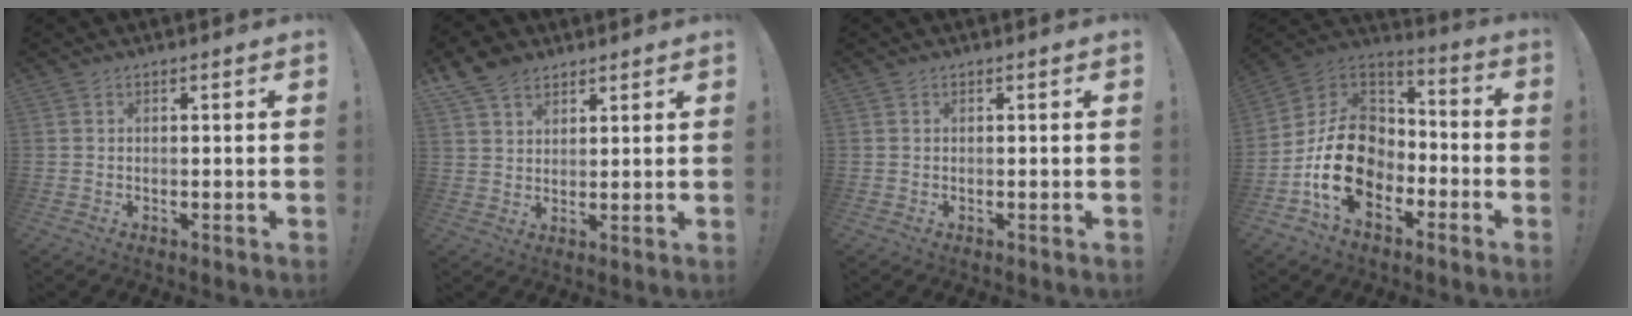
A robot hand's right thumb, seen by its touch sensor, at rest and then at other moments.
{"total": 7.9, "force": [5.5, 4.9, 2.7], "torque": [-0.046, -0.026, 0.109]}
{"total": 0.0}
{"total": 18.9, "force": [-5.9, 13.8, 11.5], "torque": [-0.212, 0.036, -0.092]}